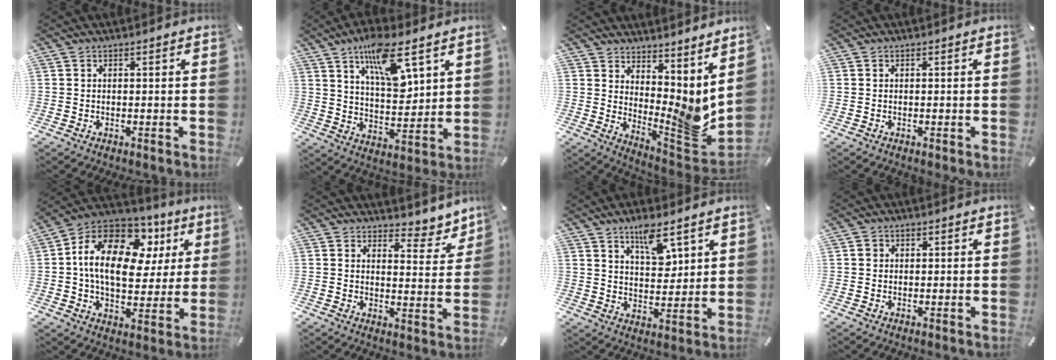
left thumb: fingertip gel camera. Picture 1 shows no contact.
{"total": 13.4, "force": [8.1, 5.1, 9.3], "torque": [-0.150, -0.035, 0.139]}
{"total": 6.9, "force": [2.0, 3.9, 5.3], "torque": [-0.040, -0.073, 0.045]}
{"total": 0.0}
{"total": 19.1, "force": [5.4, 12.6, 13.4], "torque": [-0.256, -0.014, 0.089]}
{"total": 6.8, "force": [5.5, 3.7, 1.8], "torque": [-0.003, -0.053, 0.093]}
{"total": 9.3, "force": [6.1, 4.3, 5.5], "torque": [-0.069, -0.035, 0.100]}
{"total": 1.4, "force": [0.1, 1.3, 0.5], "torque": [-0.003, 0.004, -0.001]}